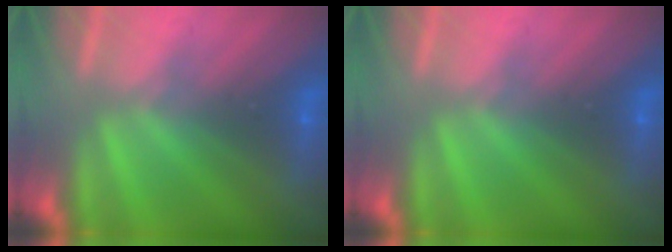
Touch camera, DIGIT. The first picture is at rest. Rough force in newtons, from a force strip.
{"total": 0.0}